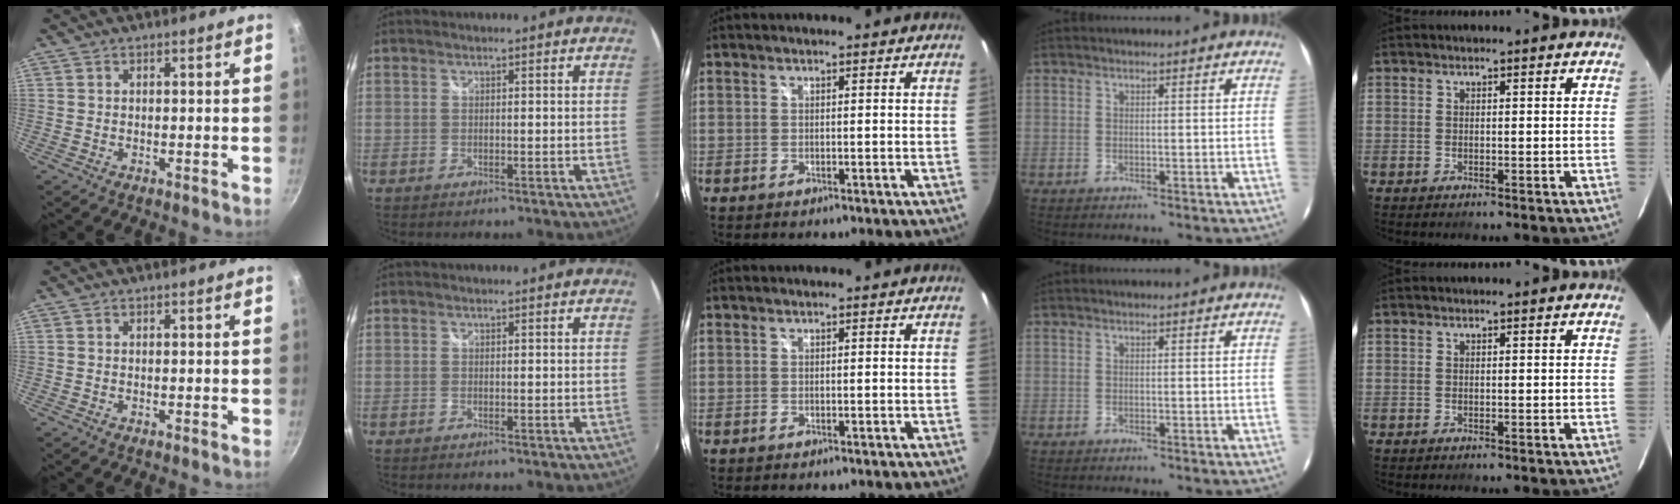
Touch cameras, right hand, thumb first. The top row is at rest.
{}